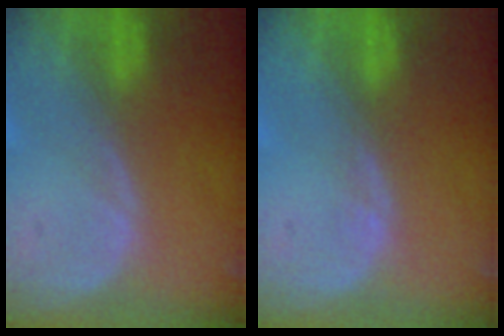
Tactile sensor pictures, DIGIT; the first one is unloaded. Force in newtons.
{"total": 0.8, "press": 0.6, "slide": 0.5}